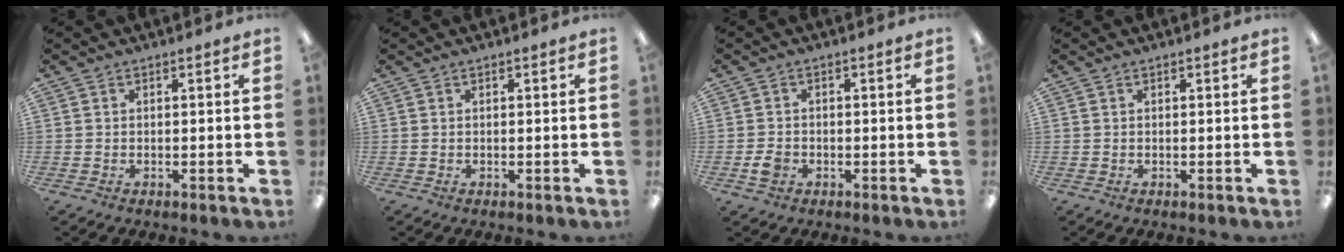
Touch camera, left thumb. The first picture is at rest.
{"total": 0.0}
{"total": 2.7, "force": [-1.0, 2.1, 1.3], "torque": [-0.020, 0.005, -0.017]}
{"total": 0.0}